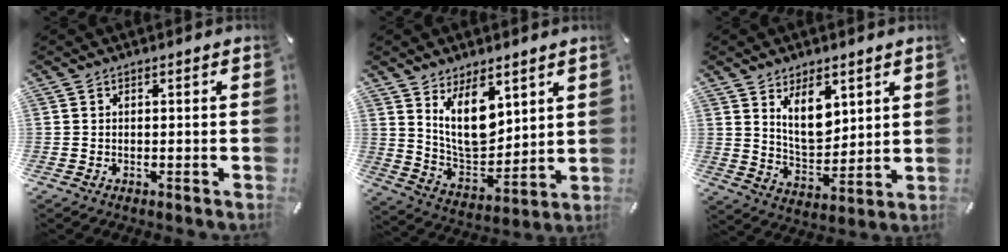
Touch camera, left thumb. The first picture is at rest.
{"total": 13.3, "force": [7.4, 7.2, 8.4], "torque": [-0.166, -0.042, 0.137]}
{"total": 10.2, "force": [5.6, 5.9, 6.2], "torque": [-0.098, -0.023, 0.102]}